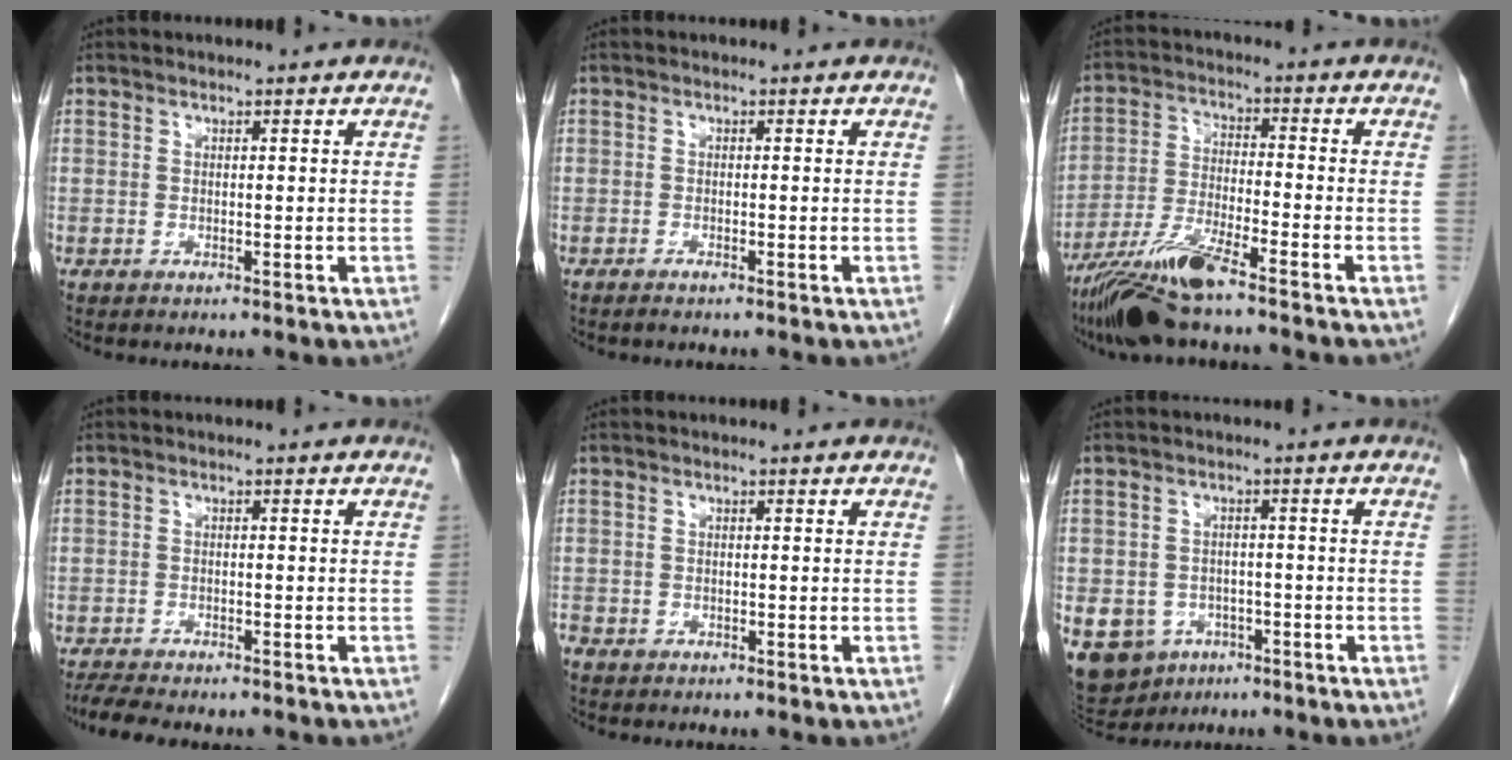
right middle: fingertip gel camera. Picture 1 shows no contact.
{"total": 0.8, "force": [-0.6, 0.0, 0.4], "torque": [-0.013, -0.001, -0.012]}
{"total": 10.2, "force": [-7.8, 0.0, 6.6], "torque": [-0.134, -0.028, -0.147]}
{"total": 5.8, "force": [-5.0, 1.1, 2.7], "torque": [-0.044, -0.008, -0.077]}
{"total": 1.5, "force": [-1.1, 1.0, 0.4], "torque": [-0.018, -0.001, -0.023]}
{"total": 12.8, "force": [-6.3, 10.2, 4.4], "torque": [-0.125, -0.001, -0.084]}